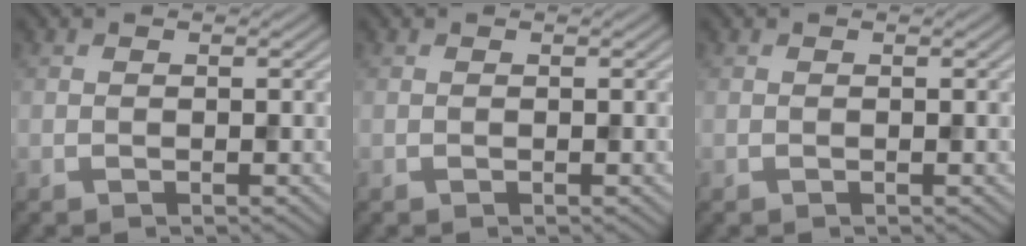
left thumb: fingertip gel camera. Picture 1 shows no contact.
{"total": 0.0}
{"total": 0.0}